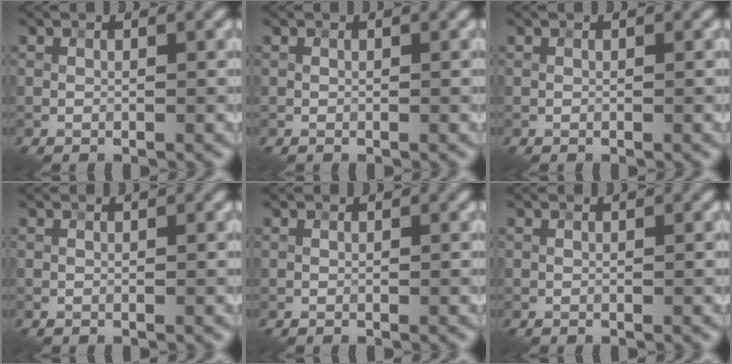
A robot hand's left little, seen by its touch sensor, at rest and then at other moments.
{"total": 0.0}
{"total": 0.0}
{"total": 0.0}
{"total": 0.0}
{"total": 0.0}